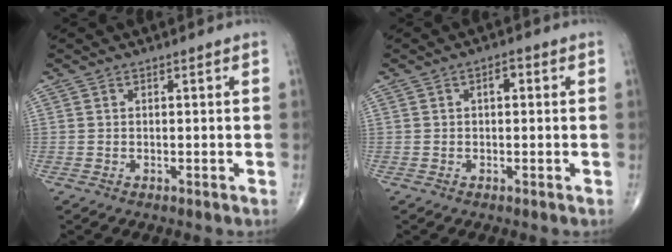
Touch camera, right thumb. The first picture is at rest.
{"total": 2.0, "force": [0.3, 1.1, 1.6], "torque": [-0.018, 0.007, 0.001]}